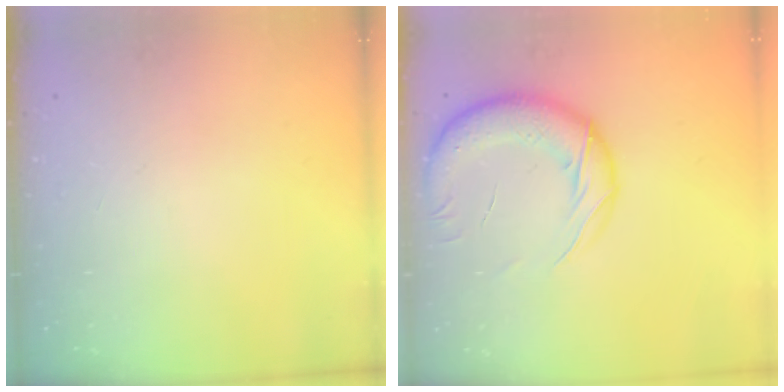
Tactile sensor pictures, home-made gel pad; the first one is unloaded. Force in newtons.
{"total": 22.7, "press": 22.1, "slide": 5.1}